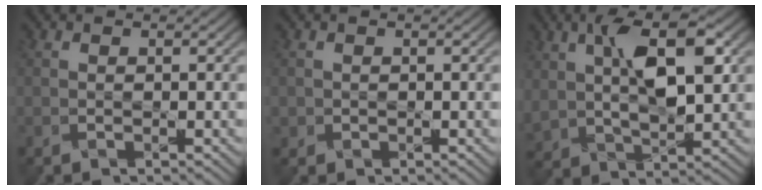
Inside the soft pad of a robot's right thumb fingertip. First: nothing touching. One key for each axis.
{"total": 1.1, "fx": -0.3, "fy": 1.0, "fz": 0.0, "tx": -0.006, "ty": -0.005, "tz": 0.001}
{"total": 8.2, "fx": 2.7, "fy": 4.0, "fz": 6.6, "tx": -0.142, "ty": 0.004, "tz": 0.052}